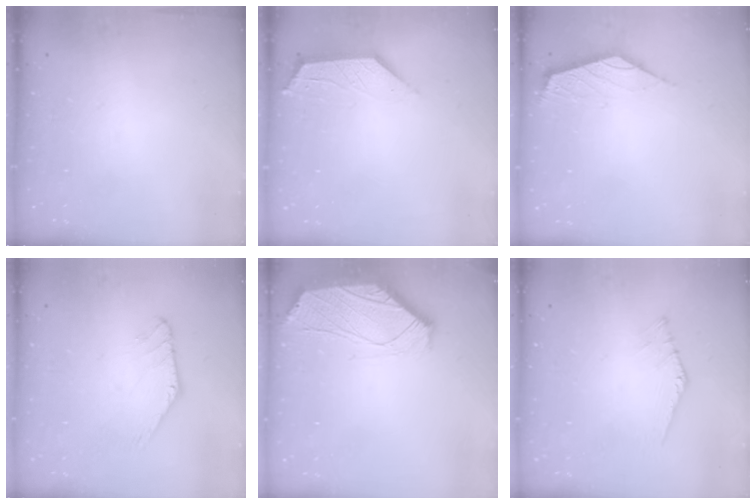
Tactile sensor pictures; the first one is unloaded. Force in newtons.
{"total": 2.7, "press": 2.7, "slide": 0.5}
{"total": 2.6, "press": 2.5, "slide": 0.6}
{"total": 1.4, "press": 1.4, "slide": 0.0}
{"total": 1.0, "press": 0.8, "slide": 0.5}
{"total": 1.1, "press": 1.1, "slide": 0.2}